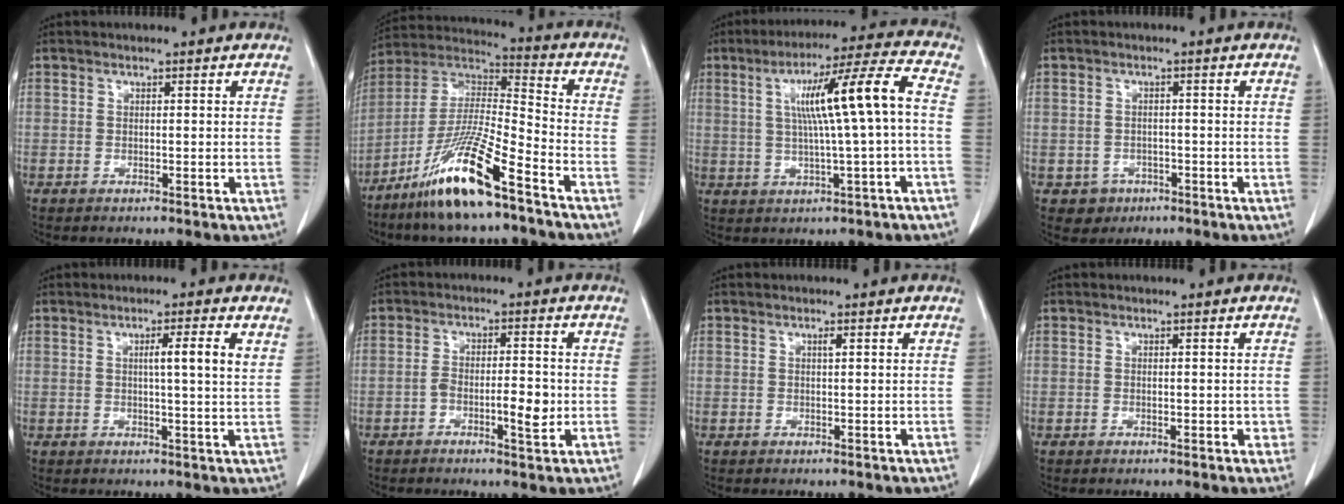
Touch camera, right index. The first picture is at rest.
{"total": 15.2, "force": [-9.5, 0.6, 11.8], "torque": [-0.242, -0.020, -0.183]}
{"total": 12.2, "force": [0.9, -0.6, 12.1], "torque": [-0.195, 0.018, 0.017]}
{"total": 3.3, "force": [-1.4, 3.0, 0.1], "torque": [0.005, 0.013, -0.015]}
{"total": 4.6, "force": [1.6, -0.4, 4.3], "torque": [-0.066, 0.001, 0.020]}
{"total": 5.0, "force": [-1.4, 1.3, 4.6], "torque": [-0.078, 0.006, -0.020]}
{"total": 0.5, "force": [0.2, 0.0, 0.5], "torque": [-0.010, 0.000, 0.004]}
{"total": 1.4, "force": [-0.1, 0.9, 1.1], "torque": [-0.010, 0.002, 0.000]}